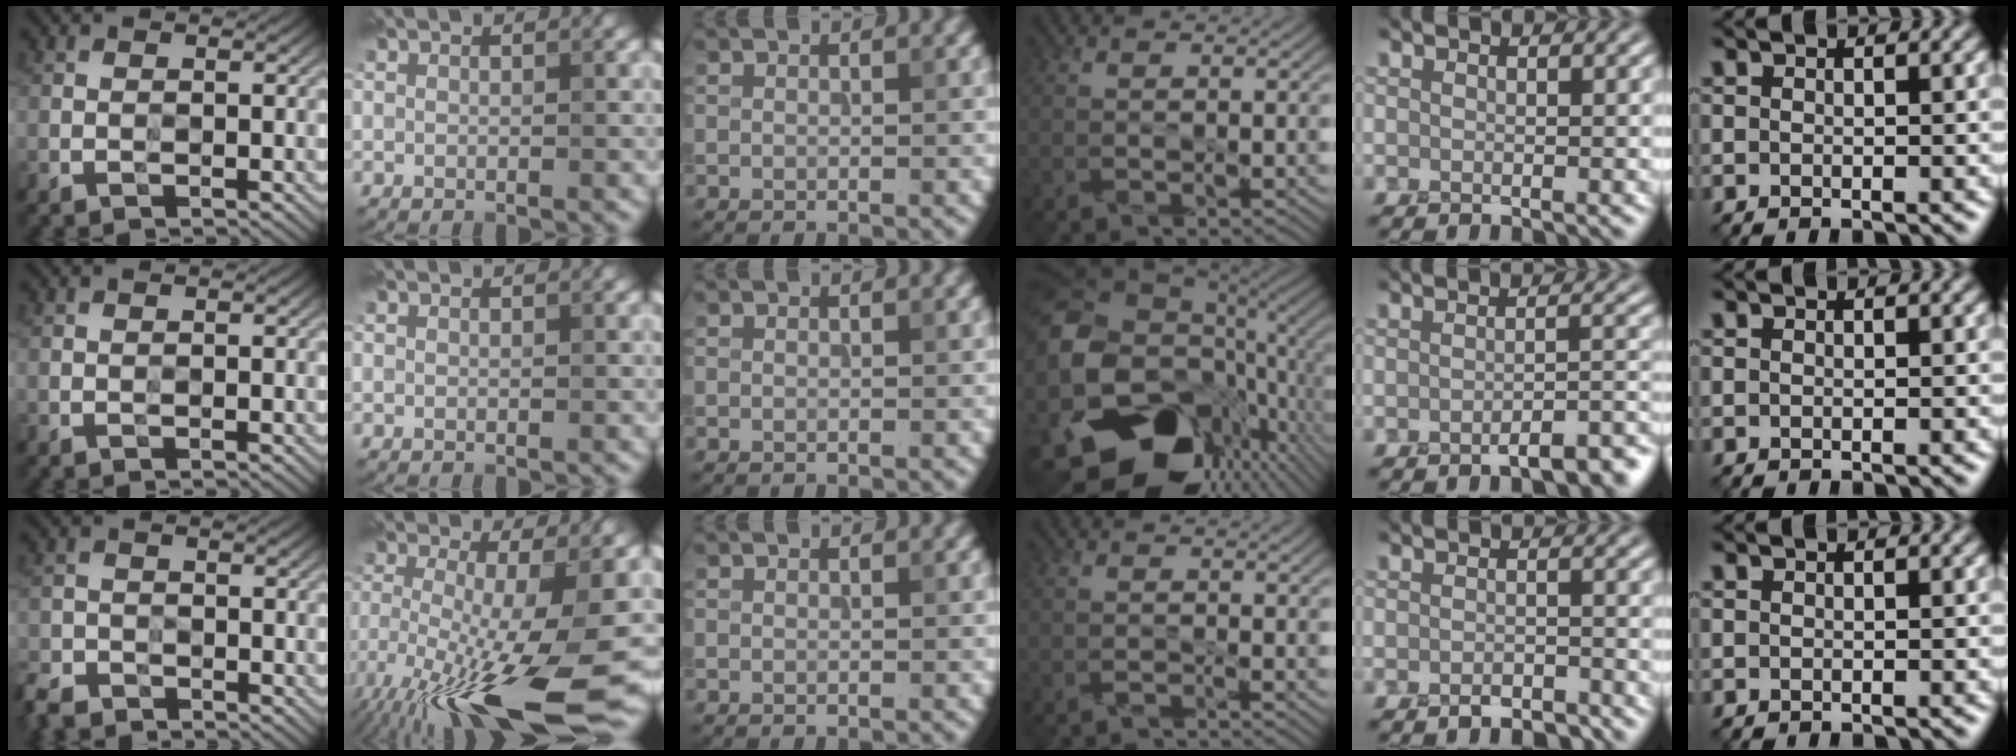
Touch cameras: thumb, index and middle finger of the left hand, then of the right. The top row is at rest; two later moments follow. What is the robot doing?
{"motion": "peel", "object": "tape"}